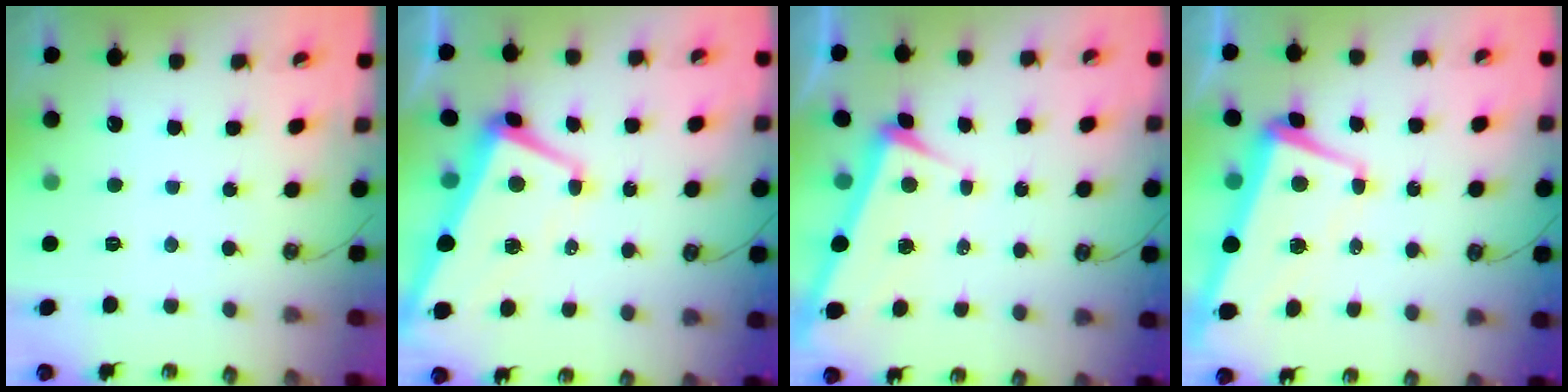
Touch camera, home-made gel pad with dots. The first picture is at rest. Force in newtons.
{"total": 1.4, "press": 0.9, "slide": 1.0}
{"total": 4.2, "press": 4.2, "slide": 0.2}
{"total": 1.6, "press": 0.1, "slide": 1.6}